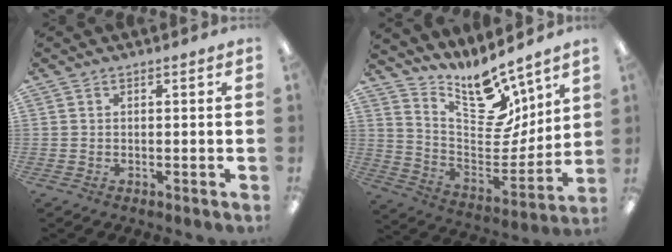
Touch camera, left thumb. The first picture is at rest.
{"total": 15.6, "force": [12.4, 6.6, 6.7], "torque": [-0.106, -0.105, 0.223]}